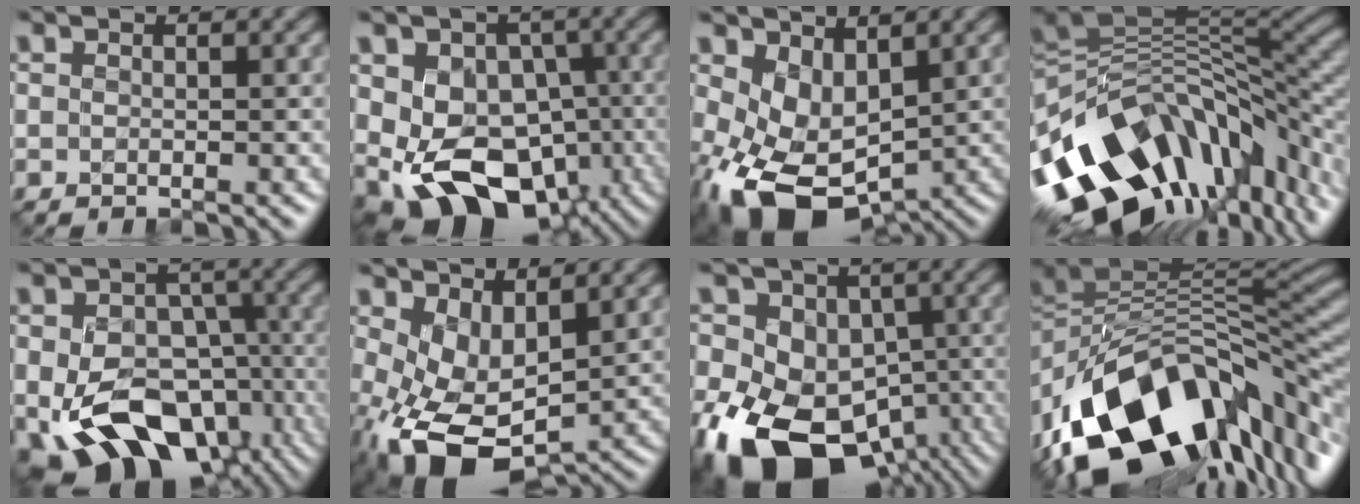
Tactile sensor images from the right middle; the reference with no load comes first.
{"total": 11.1, "force": [-2.4, 8.0, 7.3], "torque": [-0.112, -0.012, -0.040]}
{"total": 7.6, "force": [-1.2, 5.0, 5.6], "torque": [-0.125, -0.017, -0.008]}
{"total": 16.4, "force": [-5.9, 8.5, 12.7], "torque": [-0.217, -0.014, -0.087]}
{"total": 13.8, "force": [-4.5, 9.6, 8.9], "torque": [-0.159, -0.027, -0.066]}
{"total": 6.9, "force": [-0.9, 3.9, 5.6], "torque": [-0.134, -0.014, -0.007]}
{"total": 18.7, "force": [-6.4, 13.7, 11.1], "torque": [-0.207, -0.027, -0.093]}
{"total": 15.7, "force": [-5.6, 9.3, 11.3], "torque": [-0.191, -0.010, -0.087]}